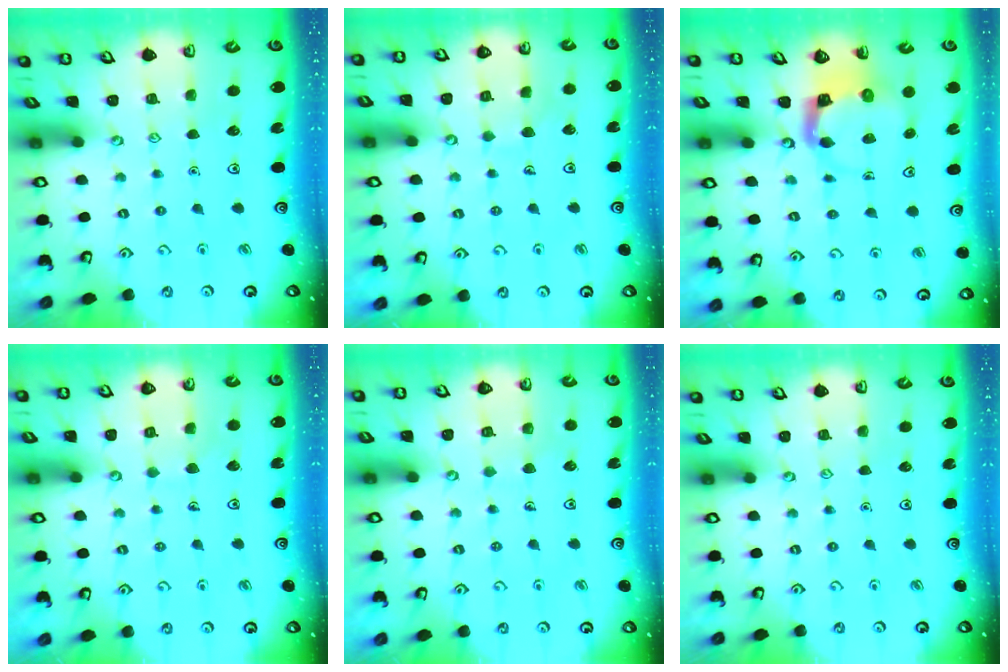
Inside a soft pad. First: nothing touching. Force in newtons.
{"total": 5.4, "press": 5.3, "slide": 0.4}
{"total": 3.7, "press": 3.6, "slide": 0.7}
{"total": 5.2, "press": 5.2, "slide": 0.3}
{"total": 4.3, "press": 4.3, "slide": 0.2}
{"total": 0.0}